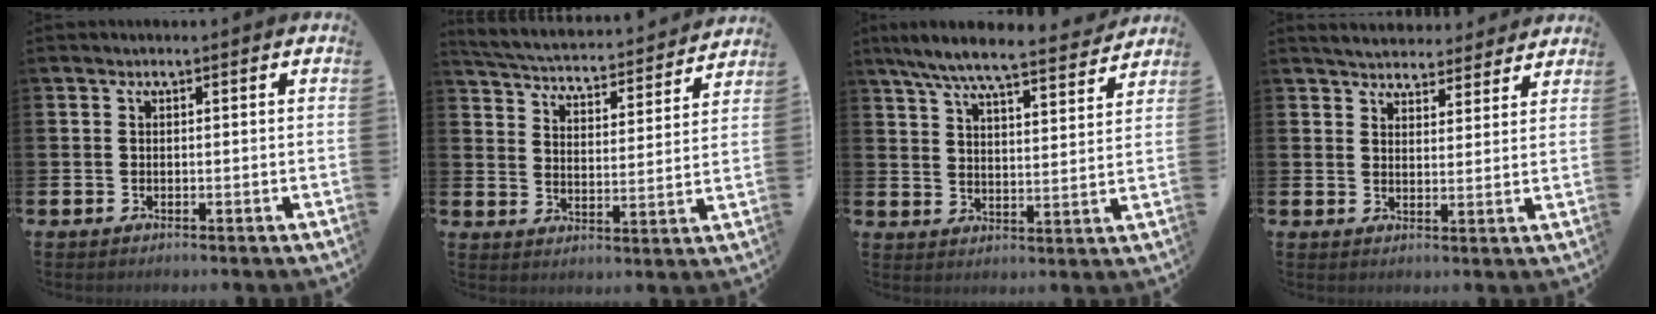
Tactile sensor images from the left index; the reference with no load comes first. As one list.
[{"total": 4.3, "force": [4.2, 0.5, 0.6], "torque": [-0.036, -0.042, 0.066]}, {"total": 8.0, "force": [7.3, 0.7, 3.0], "torque": [-0.081, -0.043, 0.127]}, {"total": 4.4, "force": [4.3, 0.9, 0.0], "torque": [-0.012, -0.026, 0.075]}]